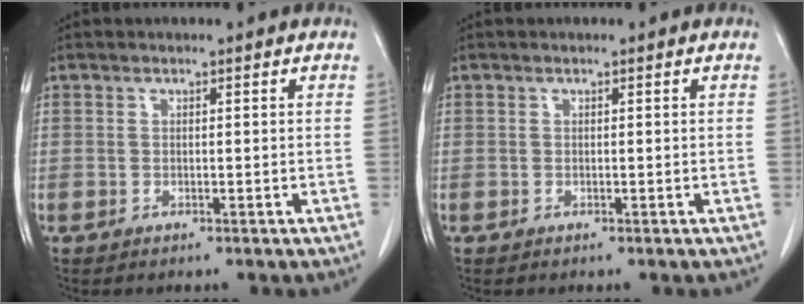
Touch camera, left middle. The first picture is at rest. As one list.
[{"total": 0.0}]